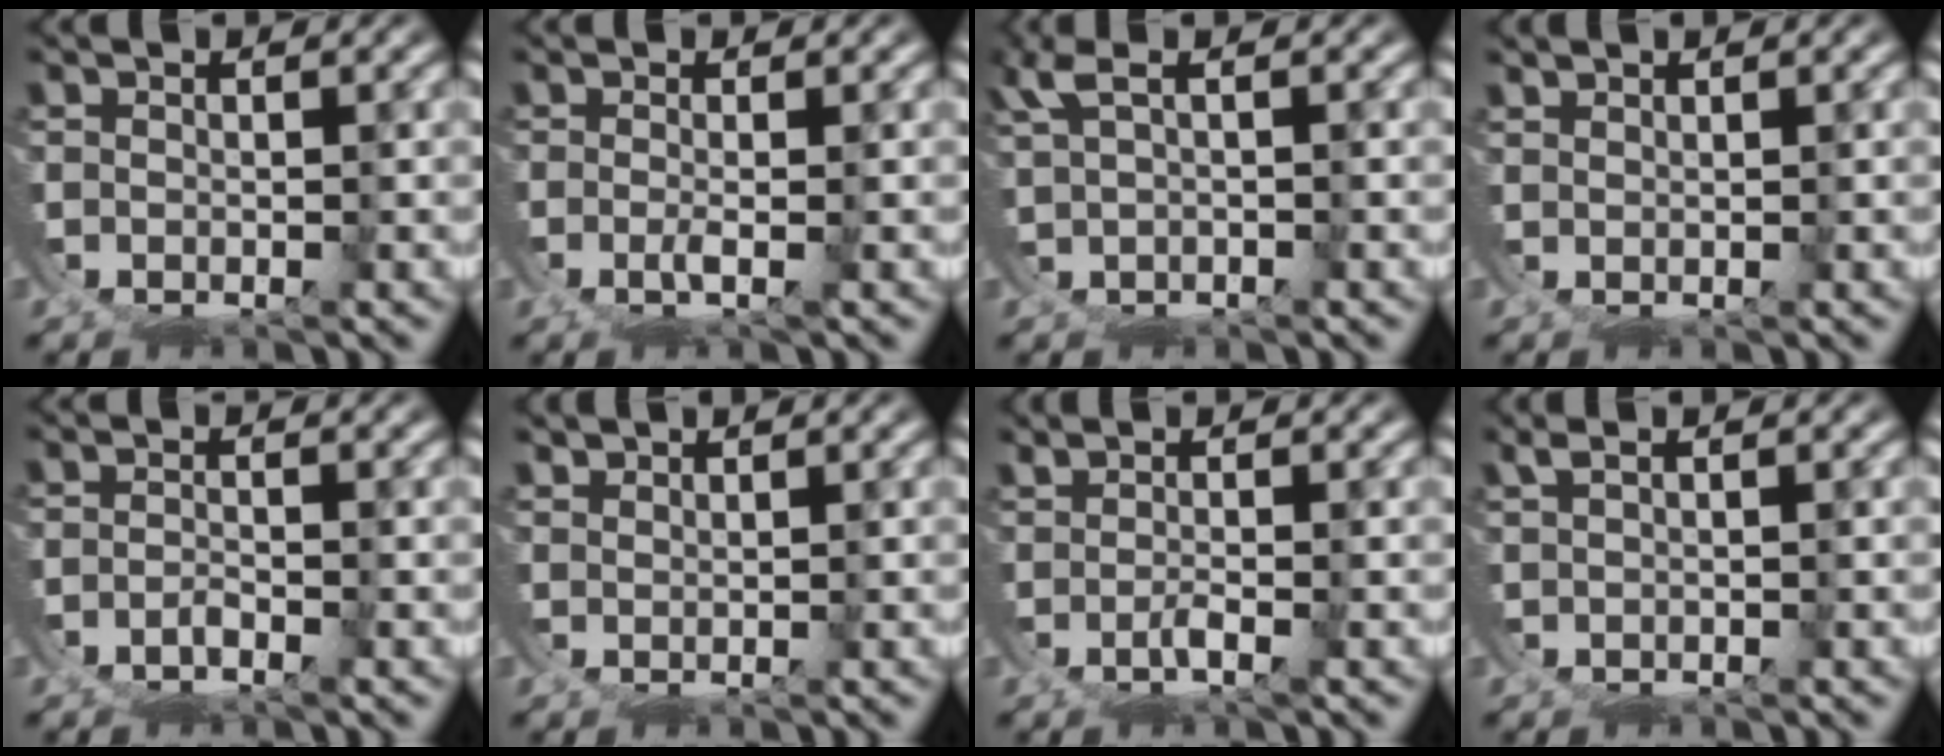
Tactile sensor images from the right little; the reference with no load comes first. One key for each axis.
{"total": 2.1, "fx": 0.6, "fy": -1.6, "fz": 1.2, "tx": -0.021, "ty": -0.007, "tz": 0.016}
{"total": 2.9, "fx": 2.1, "fy": 1.3, "fz": 1.5, "tx": -0.025, "ty": 0.017, "tz": 0.029}
{"total": 1.8, "fx": 1.4, "fy": -1.0, "fz": -0.6, "tx": 0.019, "ty": 0.006, "tz": 0.024}
{"total": 2.6, "fx": -2.0, "fy": 1.4, "fz": 0.9, "tx": -0.025, "ty": -0.019, "tz": -0.024}
{"total": 2.7, "fx": 2.0, "fy": -1.5, "fz": -0.9, "tx": 0.024, "ty": 0.002, "tz": 0.038}
{"total": 2.1, "fx": 1.1, "fy": -1.0, "fz": 1.5, "tx": -0.013, "ty": 0.007, "tz": 0.017}
{"total": 1.5, "fx": 1.4, "fy": -0.5, "fz": 0.2, "tx": 0.002, "ty": 0.013, "tz": 0.021}